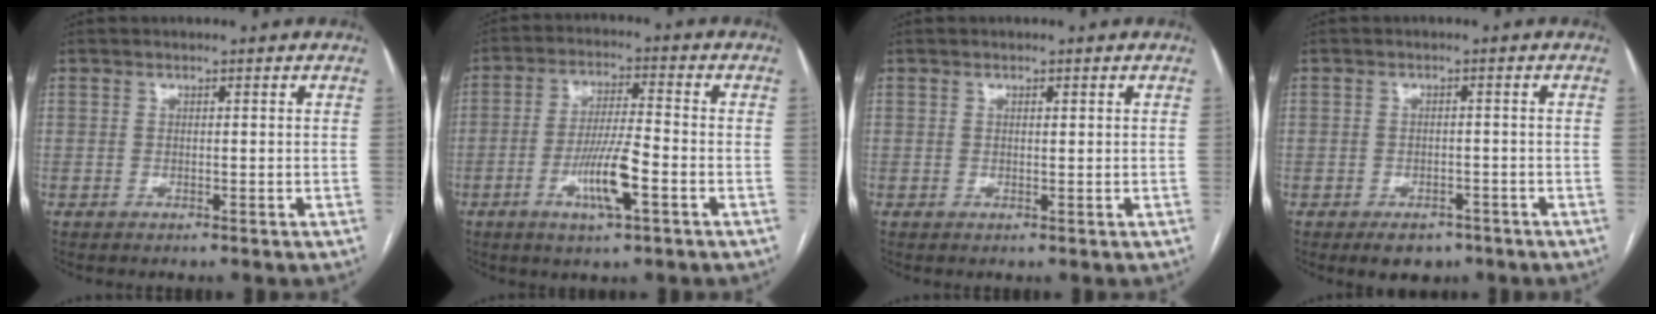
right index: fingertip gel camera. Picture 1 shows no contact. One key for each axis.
{"total": 8.6, "fx": -3.3, "fy": 0.8, "fz": 7.9, "tx": -0.151, "ty": -0.004, "tz": -0.058}
{"total": 0.6, "fx": 0.3, "fy": 0.1, "fz": 0.5, "tx": -0.011, "ty": -0.001, "tz": 0.005}
{"total": 4.7, "fx": -3.1, "fy": 3.1, "fz": 1.7, "tx": -0.015, "ty": 0.005, "tz": -0.035}